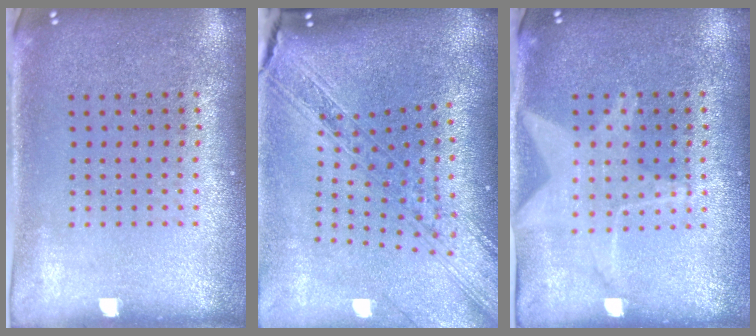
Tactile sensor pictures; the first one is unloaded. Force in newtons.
{"total": 2.5, "press": 2.1, "slide": 1.3}
{"total": 1.5, "press": 1.5, "slide": 0.4}